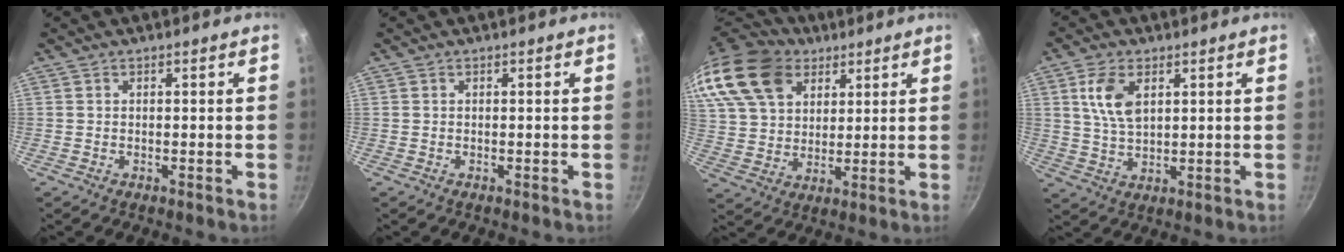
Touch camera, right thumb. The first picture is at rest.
{"total": 0.0}
{"total": 20.3, "force": [11.8, 13.5, 9.7], "torque": [-0.192, -0.006, 0.224]}
{"total": 7.8, "force": [2.8, 4.4, 5.9], "torque": [-0.110, -0.009, 0.056]}